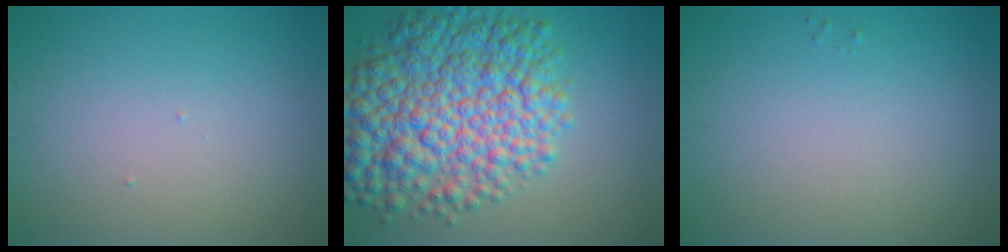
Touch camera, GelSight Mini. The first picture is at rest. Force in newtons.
{"total": 11.2, "press": 11.2, "slide": 0.3}
{"total": 0.0}